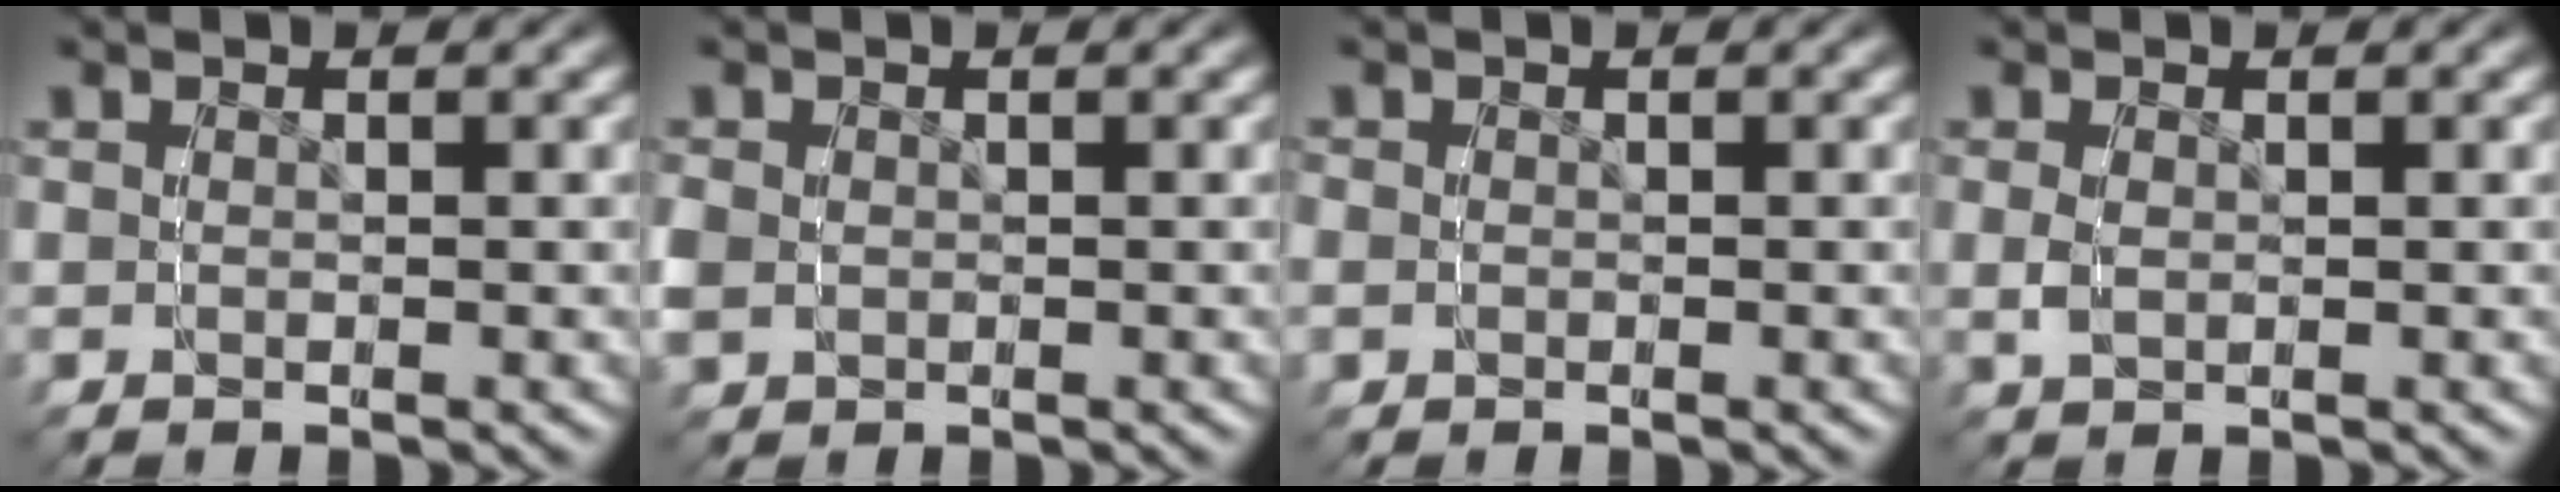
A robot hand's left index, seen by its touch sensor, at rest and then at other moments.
{"total": 0.9, "force": [0.2, 0.9, -0.1], "torque": [-0.005, -0.009, 0.007]}
{"total": 0.9, "force": [-0.3, 0.8, -0.3], "torque": [-0.003, -0.012, 0.000]}
{"total": 0.8, "force": [0.6, -0.5, 0.3], "torque": [0.000, 0.007, 0.007]}